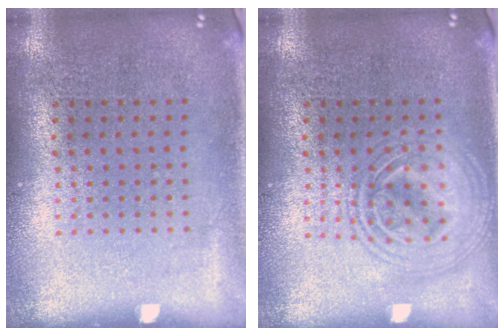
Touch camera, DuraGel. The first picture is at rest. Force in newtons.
{"total": 2.8, "press": 2.8, "slide": 0.3}